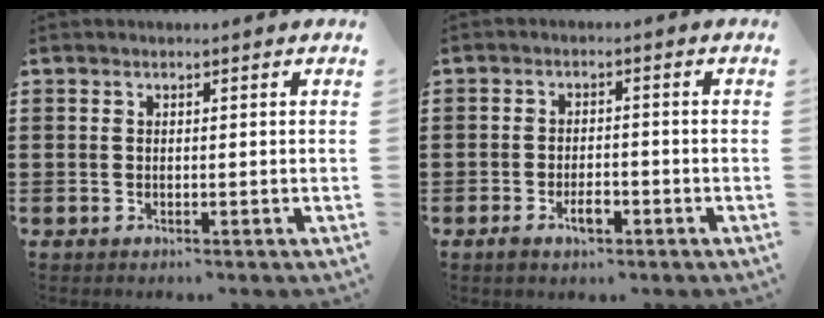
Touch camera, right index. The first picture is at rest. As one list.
[{"total": 3.6, "force": [-1.8, 1.5, 2.7], "torque": [-0.053, 0.002, -0.034]}]